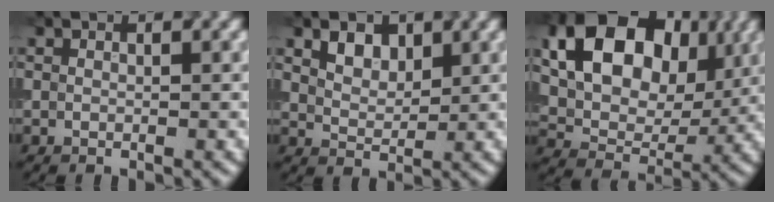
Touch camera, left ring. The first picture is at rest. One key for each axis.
{"total": 2.5, "fx": 1.4, "fy": 1.5, "fz": 1.3, "tx": -0.025, "ty": -0.001, "tz": 0.024}
{"total": 12.4, "fx": 3.8, "fy": 8.5, "fz": 8.2, "tx": -0.142, "ty": 0.005, "tz": 0.059}